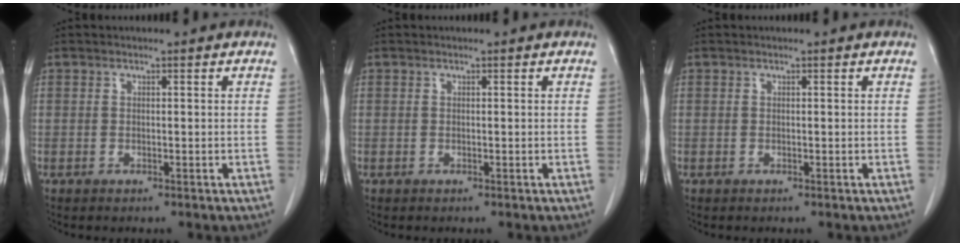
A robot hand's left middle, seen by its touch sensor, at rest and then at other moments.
{"total": 0.0}
{"total": 0.0}